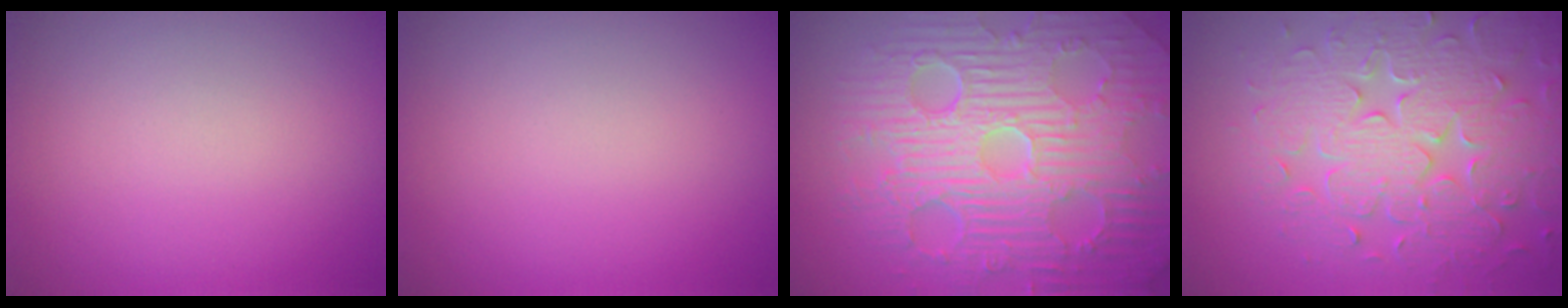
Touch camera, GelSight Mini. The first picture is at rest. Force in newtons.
{"total": 0.0}
{"total": 11.8, "press": 7.5, "slide": 9.0}
{"total": 8.3, "press": 6.3, "slide": 5.5}